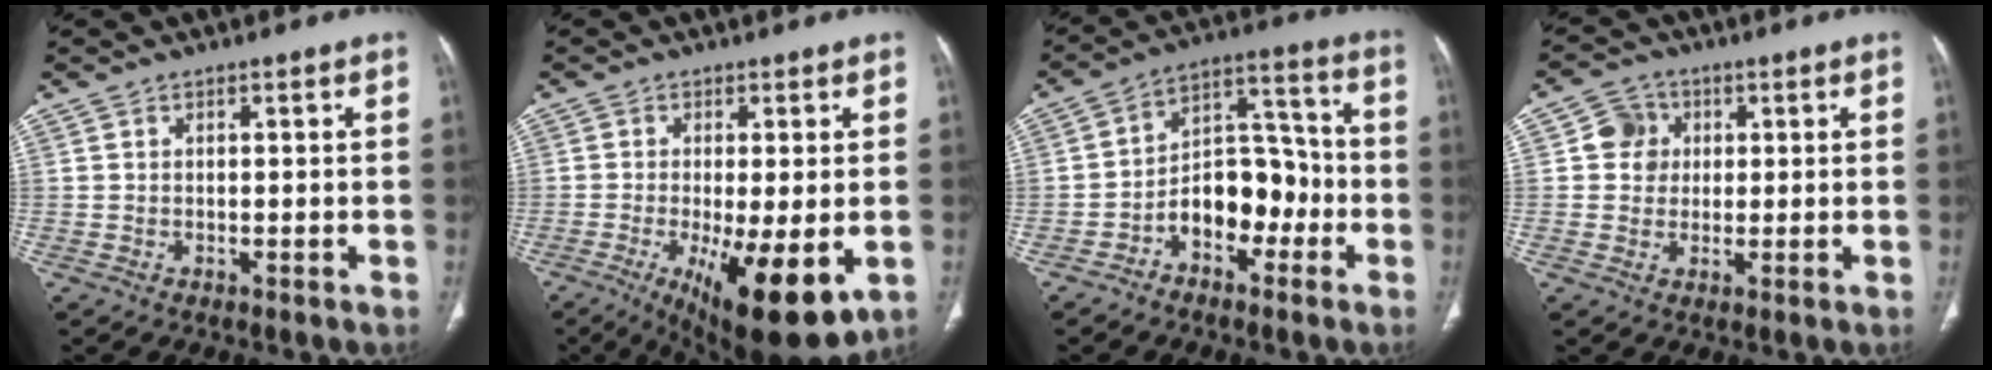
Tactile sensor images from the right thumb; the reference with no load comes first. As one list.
[{"total": 14.8, "force": [-4.5, 4.6, 13.3], "torque": [-0.188, -0.023, -0.054]}, {"total": 11.9, "force": [-4.3, 7.8, 7.8], "torque": [-0.083, 0.059, -0.076]}, {"total": 5.3, "force": [1.0, 4.9, 1.5], "torque": [0.000, 0.005, 0.014]}]